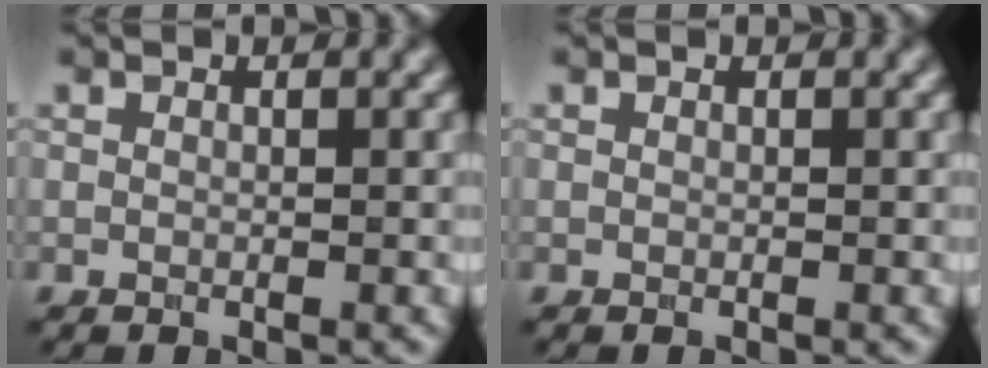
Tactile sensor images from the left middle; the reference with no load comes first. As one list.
[{"total": 0.0}]